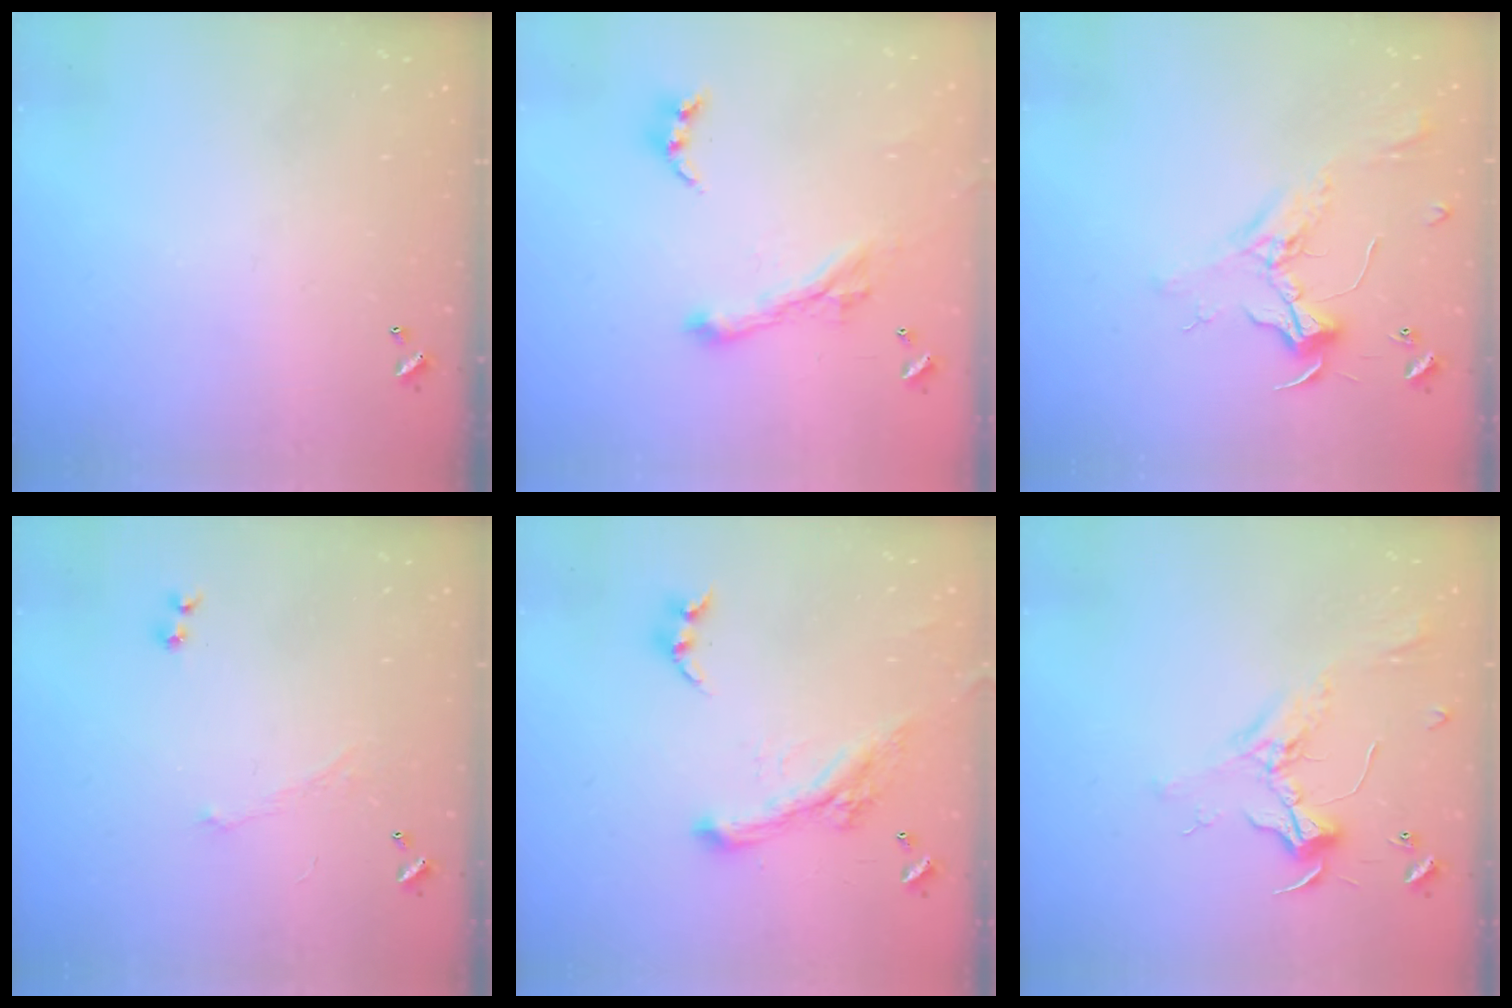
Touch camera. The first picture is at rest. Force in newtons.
{"total": 2.8, "press": 2.5, "slide": 1.3}
{"total": 2.4, "press": 2.3, "slide": 0.8}
{"total": 1.2, "press": 1.0, "slide": 0.8}
{"total": 3.2, "press": 2.9, "slide": 1.2}
{"total": 2.3, "press": 2.2, "slide": 0.7}